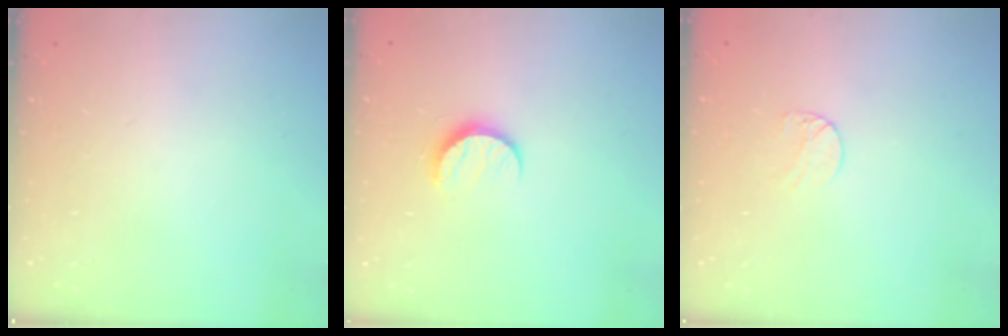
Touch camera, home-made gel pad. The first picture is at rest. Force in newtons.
{"total": 6.8, "press": 6.8, "slide": 0.5}
{"total": 6.5, "press": 6.4, "slide": 0.6}